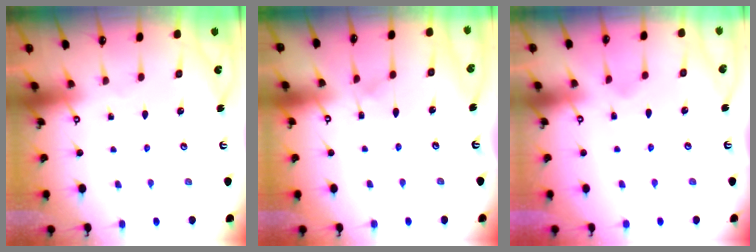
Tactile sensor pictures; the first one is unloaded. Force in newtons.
{"total": 6.1, "press": 6.1, "slide": 0.7}
{"total": 3.2, "press": 3.0, "slide": 1.1}